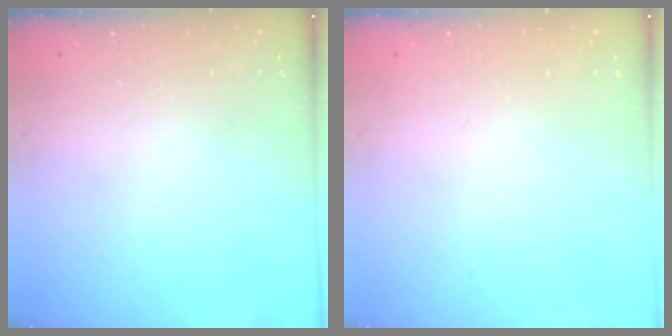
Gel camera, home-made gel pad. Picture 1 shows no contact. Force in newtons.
{"total": 0.0}